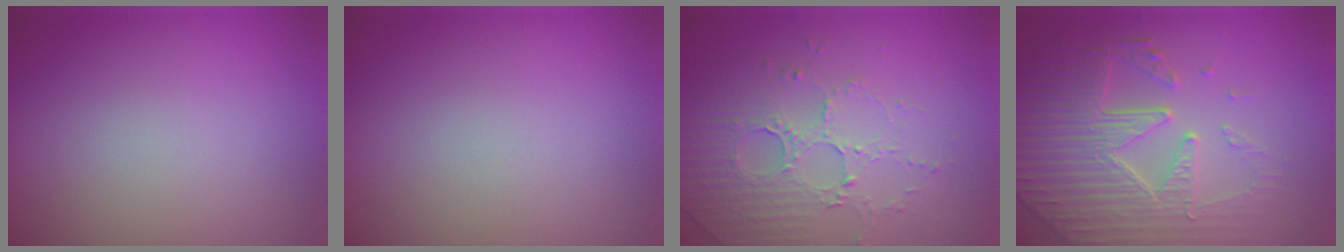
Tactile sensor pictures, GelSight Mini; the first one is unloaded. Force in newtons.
{"total": 0.0}
{"total": 5.0, "press": 3.4, "slide": 3.6}
{"total": 6.8, "press": 5.5, "slide": 4.0}